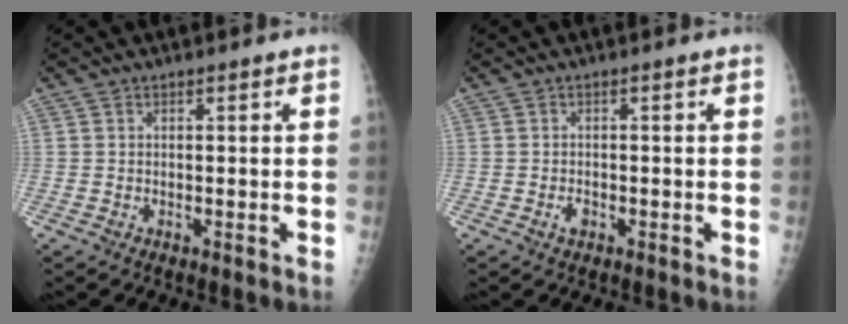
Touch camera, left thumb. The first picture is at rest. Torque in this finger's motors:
{"motor_torque": [-0.43, -0.11, 0.21, 0.13, 0.00]}